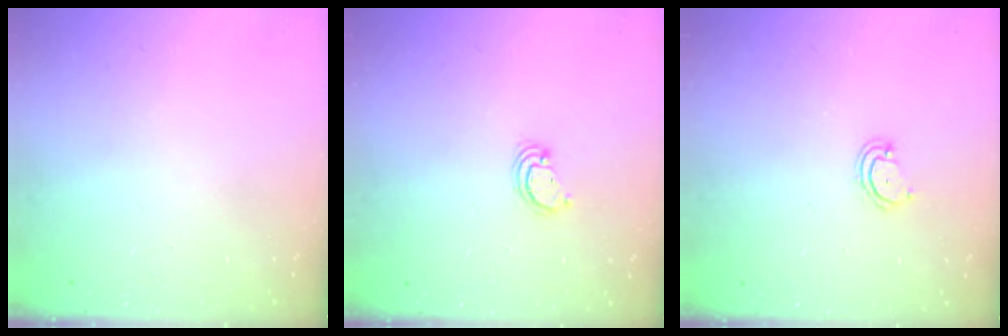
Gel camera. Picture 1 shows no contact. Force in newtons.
{"total": 2.6, "press": 2.6, "slide": 0.2}
{"total": 3.5, "press": 3.5, "slide": 0.3}